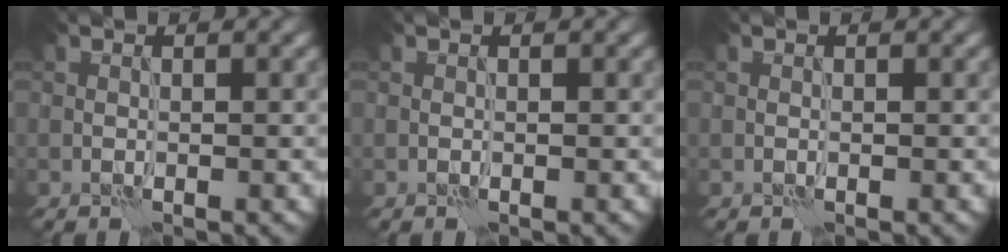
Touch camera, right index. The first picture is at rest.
{"total": 0.0}
{"total": 0.0}